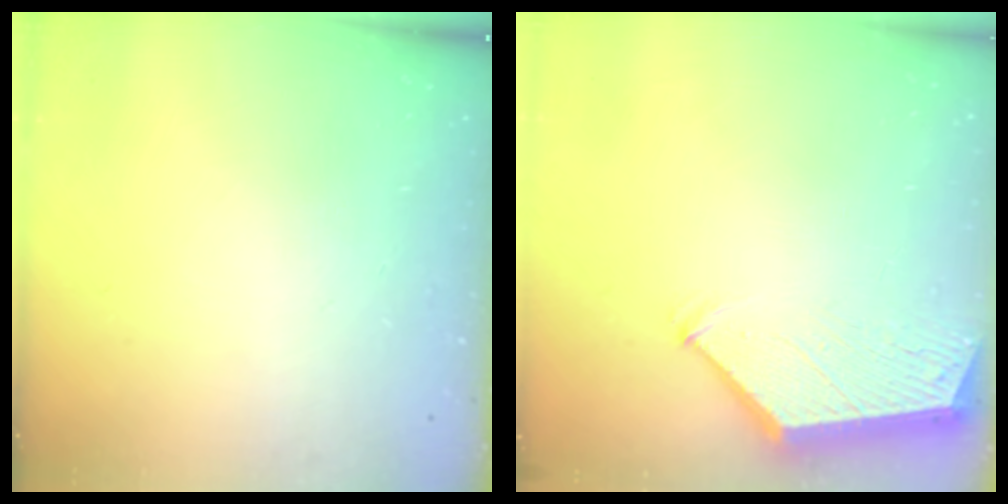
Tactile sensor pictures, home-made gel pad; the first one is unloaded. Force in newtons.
{"total": 3.2, "press": 3.2, "slide": 0.4}